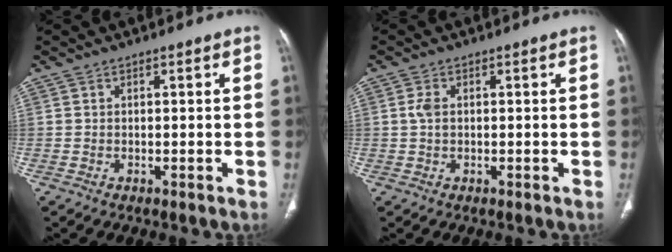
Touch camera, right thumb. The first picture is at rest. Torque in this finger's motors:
{"motor_torque": [0.87, 0.73, 0.83, 0.25, 0.02]}